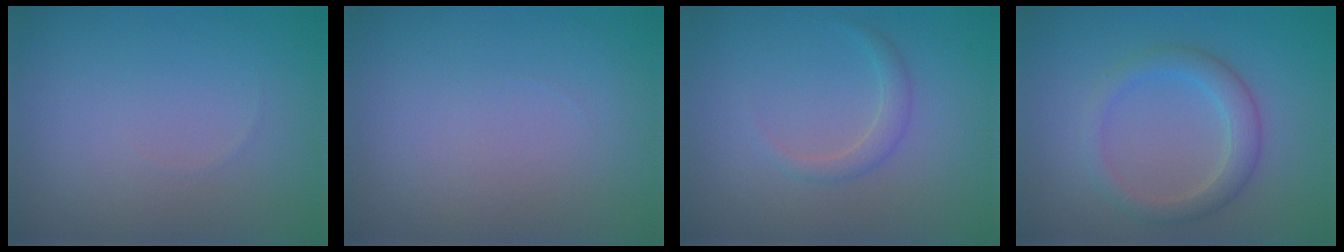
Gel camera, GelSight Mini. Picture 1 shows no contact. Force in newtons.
{"total": 0.0}
{"total": 1.4, "press": 1.4, "slide": 0.1}
{"total": 2.9, "press": 2.9, "slide": 0.2}